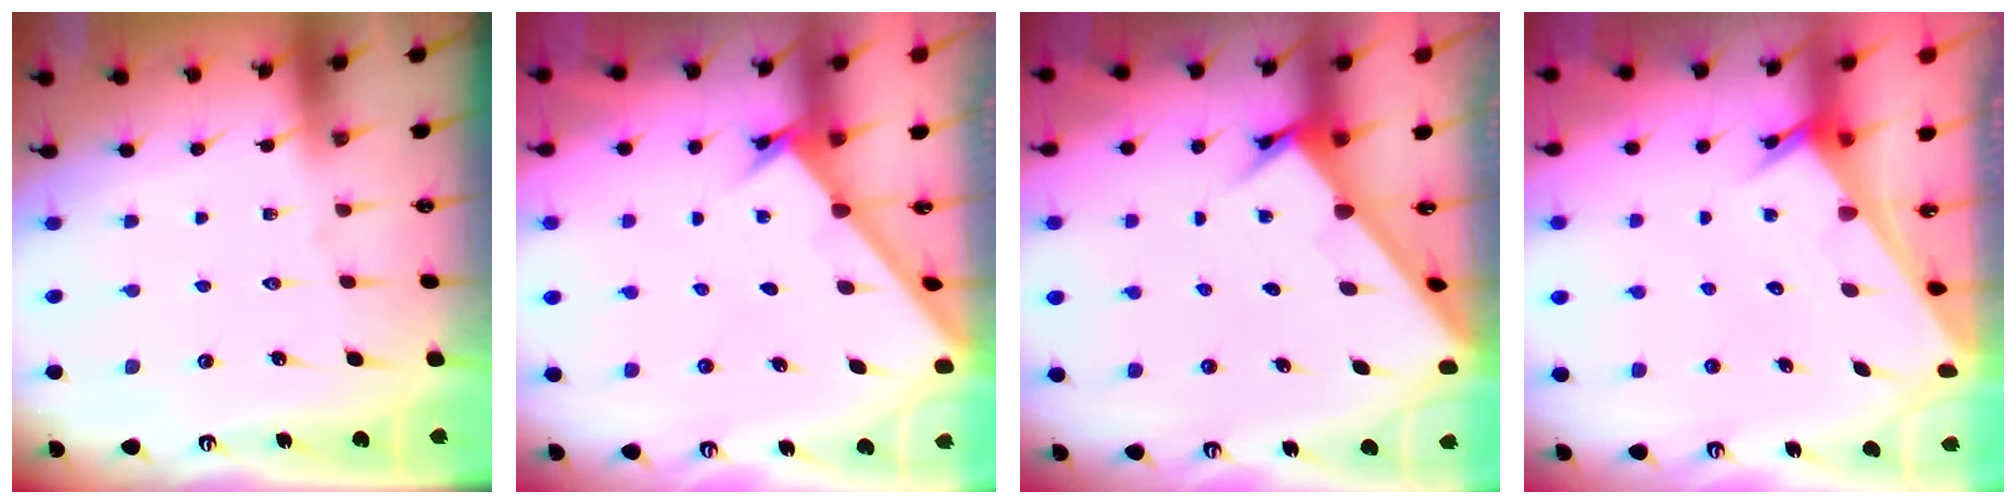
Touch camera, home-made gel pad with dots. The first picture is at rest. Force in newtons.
{"total": 1.6, "press": 1.6, "slide": 0.1}
{"total": 2.5, "press": 2.5, "slide": 0.2}
{"total": 3.2, "press": 3.2, "slide": 0.2}